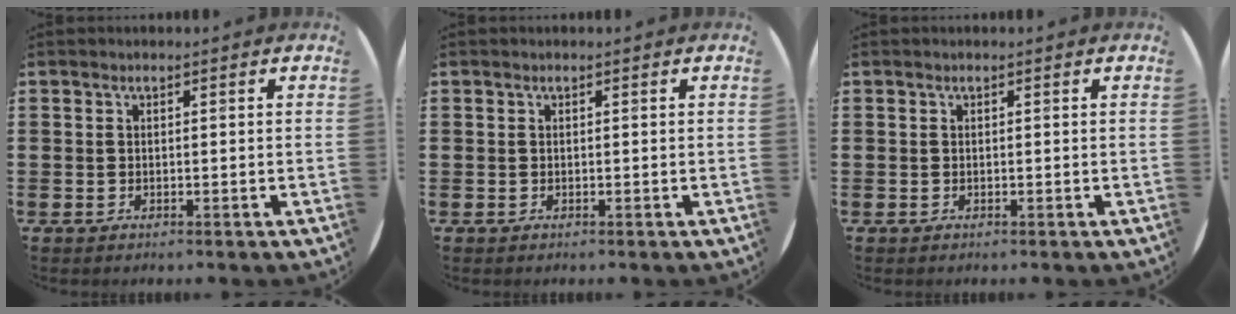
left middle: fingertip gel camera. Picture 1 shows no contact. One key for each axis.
{"total": 0.0}
{"total": 0.0}